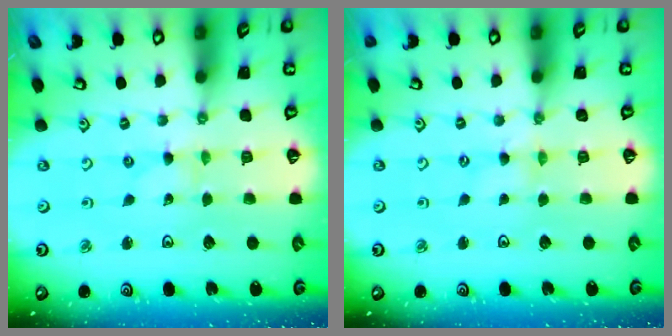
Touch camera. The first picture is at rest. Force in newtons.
{"total": 0.0}